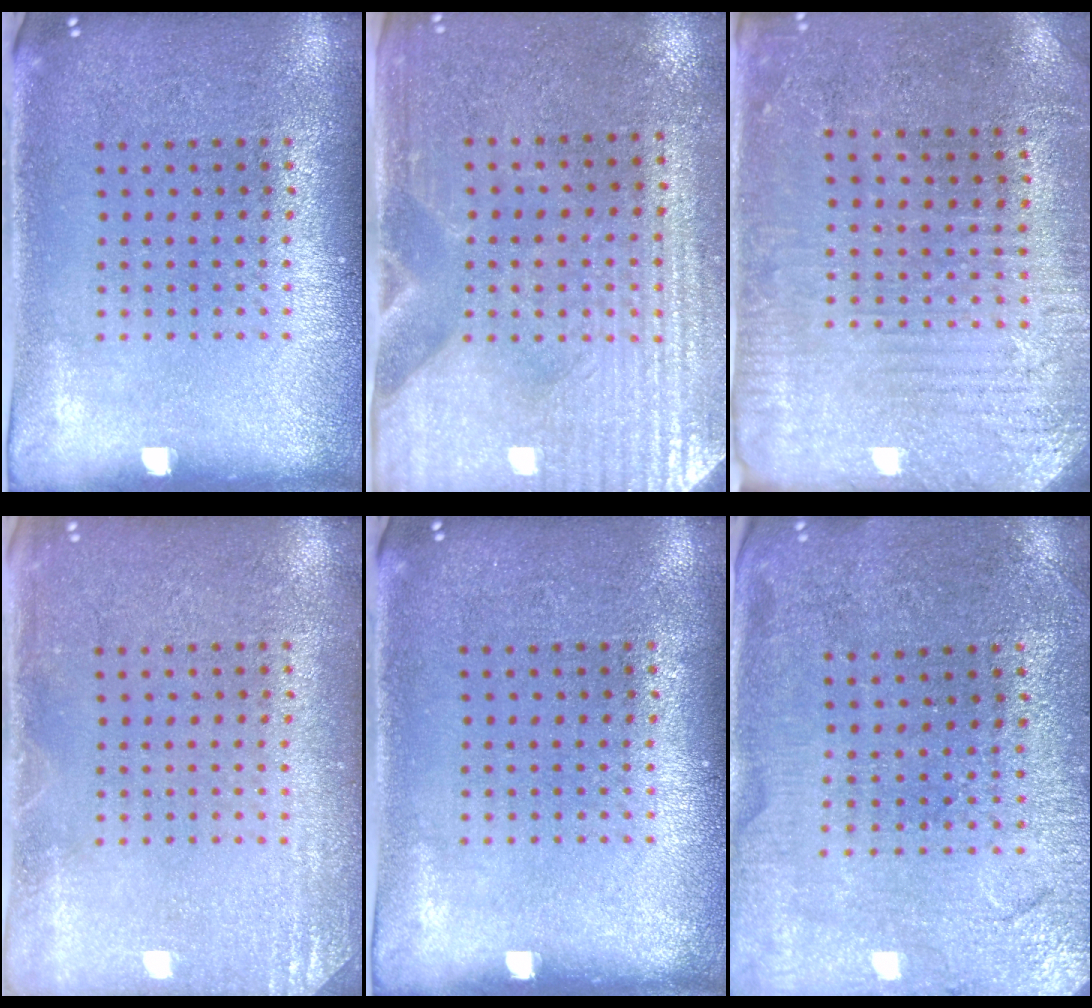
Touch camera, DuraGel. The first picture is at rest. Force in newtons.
{"total": 3.6, "press": 3.2, "slide": 1.6}
{"total": 2.9, "press": 2.7, "slide": 0.9}
{"total": 1.8, "press": 1.8, "slide": 0.2}
{"total": 0.0}
{"total": 1.0, "press": 0.9, "slide": 0.3}